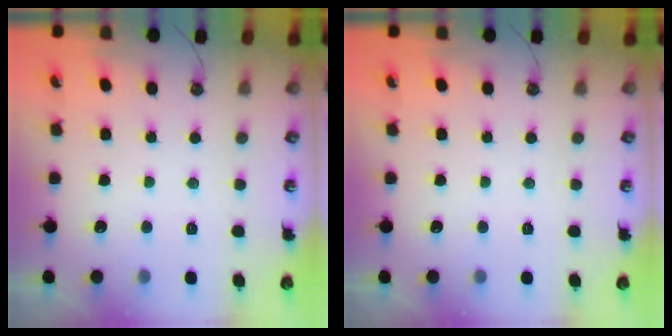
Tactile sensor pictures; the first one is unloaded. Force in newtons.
{"total": 0.0}